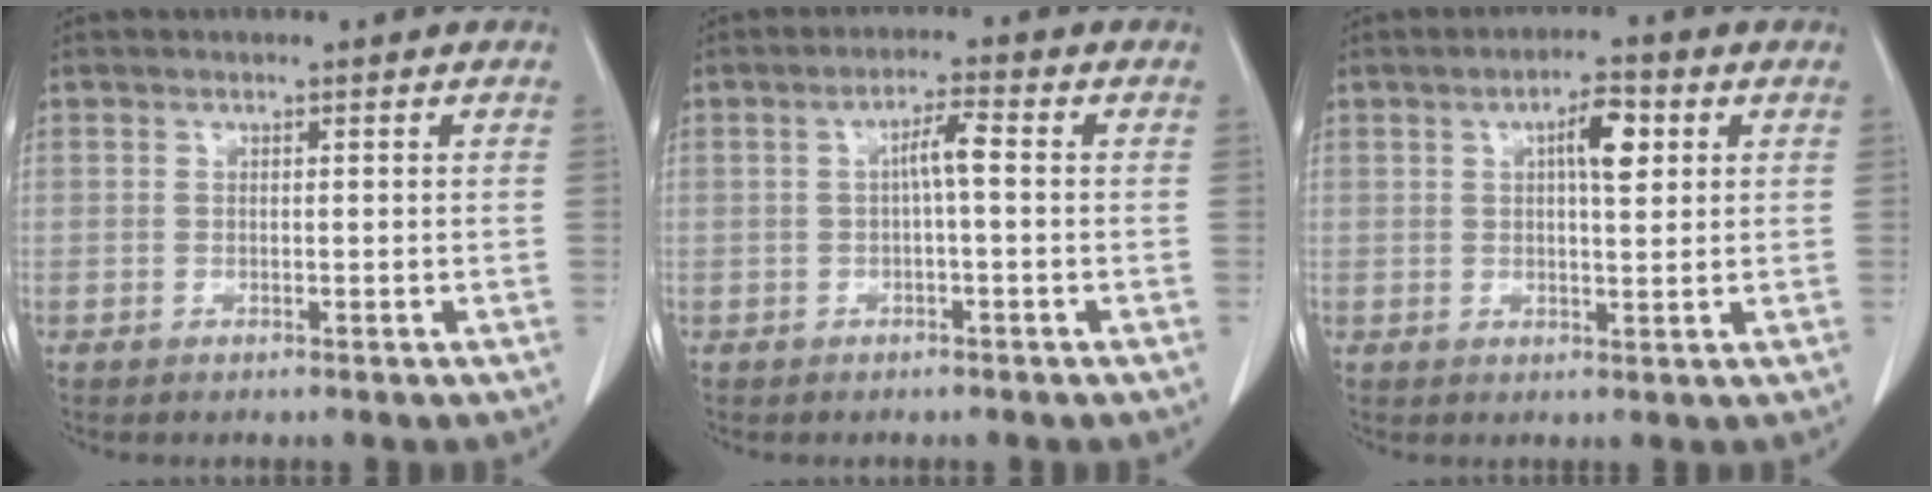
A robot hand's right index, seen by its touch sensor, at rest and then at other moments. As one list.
[{"total": 3.2, "force": [0.0, 0.3, 3.2], "torque": [-0.057, 0.008, 0.001]}, {"total": 5.3, "force": [1.8, 1.5, 4.8], "torque": [-0.080, 0.007, 0.028]}]